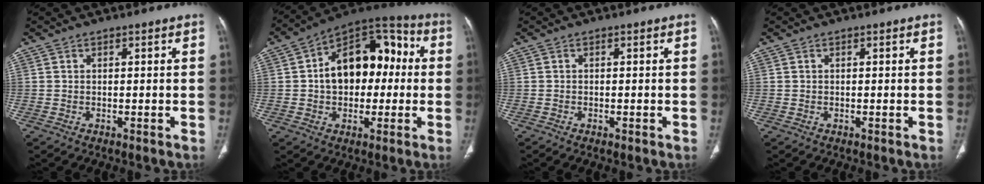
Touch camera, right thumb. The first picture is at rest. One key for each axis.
{"total": 18.2, "fx": 1.2, "fy": 11.8, "fz": 13.8, "tx": -0.163, "ty": 0.046, "tz": 0.012}
{"total": 0.7, "fx": -0.4, "fy": 0.3, "fz": 0.5, "tx": -0.012, "ty": 0.001, "tz": -0.005}
{"total": 0.0}